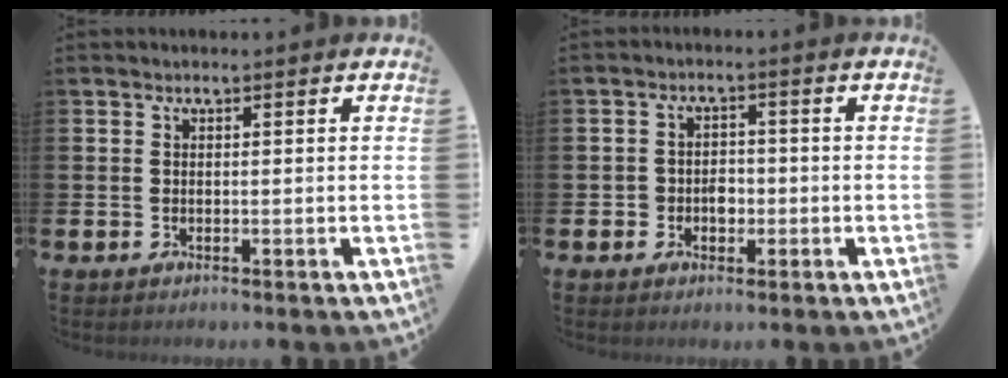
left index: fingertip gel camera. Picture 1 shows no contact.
{"total": 2.6, "force": [-0.9, 2.2, 1.0], "torque": [-0.017, 0.002, -0.024]}